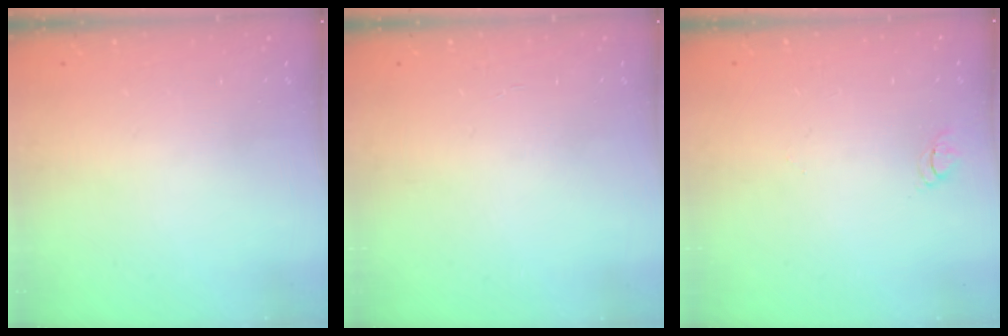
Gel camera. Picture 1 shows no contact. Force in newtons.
{"total": 2.0, "press": 2.0, "slide": 0.2}
{"total": 2.9, "press": 2.8, "slide": 0.3}